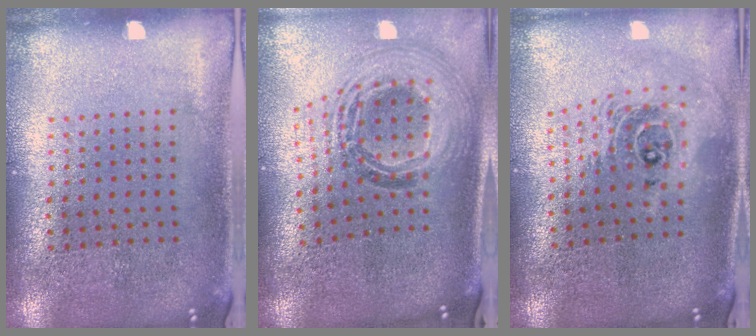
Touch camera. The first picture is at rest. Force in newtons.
{"total": 1.9, "press": 1.6, "slide": 1.0}
{"total": 2.1, "press": 1.6, "slide": 1.4}